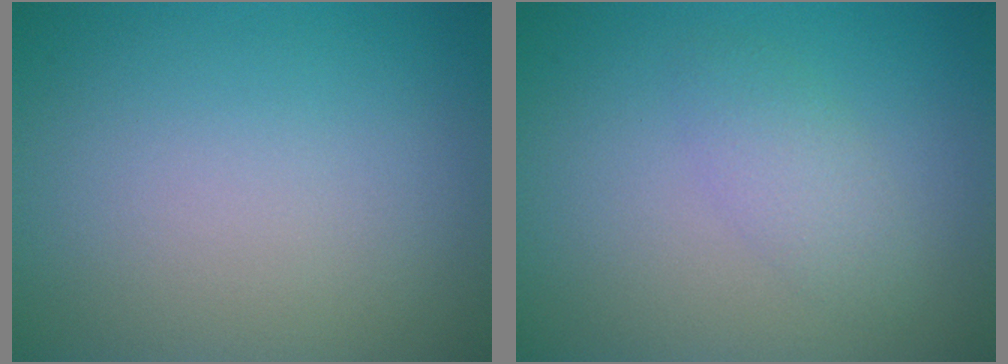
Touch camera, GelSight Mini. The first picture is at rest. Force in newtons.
{"total": 2.0, "press": 2.0, "slide": 0.2}